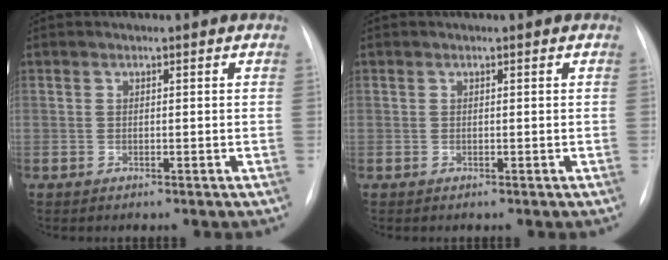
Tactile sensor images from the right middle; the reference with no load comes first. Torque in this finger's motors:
{"motor_torque": [0.00, 0.00, 0.00, 0.00]}